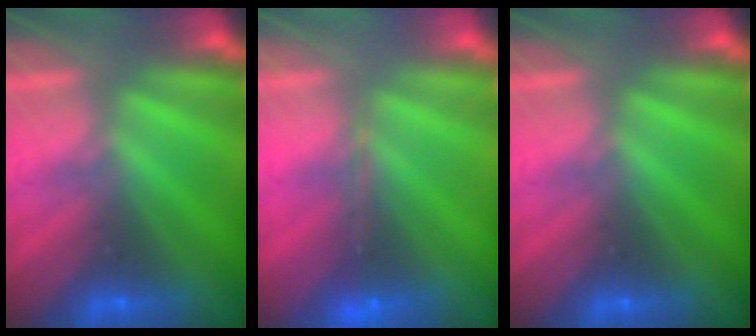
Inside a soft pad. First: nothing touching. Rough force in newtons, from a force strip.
{"total": 1.7}
{"total": 0.0}